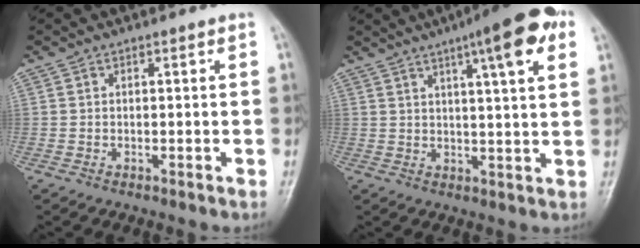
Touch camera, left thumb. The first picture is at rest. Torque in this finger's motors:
{"motor_torque": [1.93, 1.30, 1.88, -0.81, 0.31]}